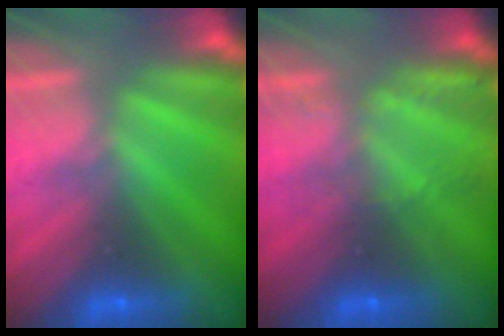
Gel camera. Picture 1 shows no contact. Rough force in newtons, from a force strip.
{"total": 2.2}